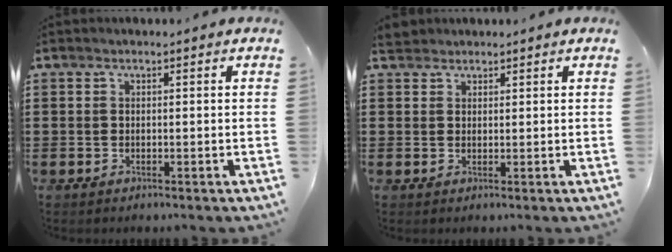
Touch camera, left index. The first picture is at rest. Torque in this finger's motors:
{"motor_torque": [0.08, 0.03, 0.05, 0.00]}